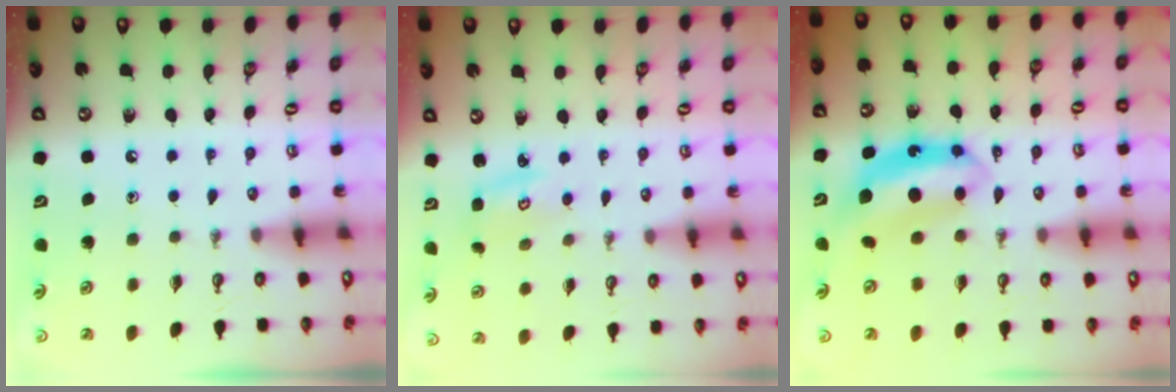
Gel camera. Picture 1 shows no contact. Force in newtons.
{"total": 2.7, "press": 2.7, "slide": 0.1}
{"total": 7.2, "press": 7.2, "slide": 0.3}